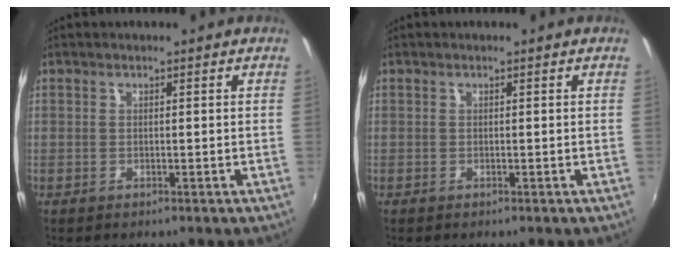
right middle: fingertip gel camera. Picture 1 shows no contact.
{"total": 0.0}